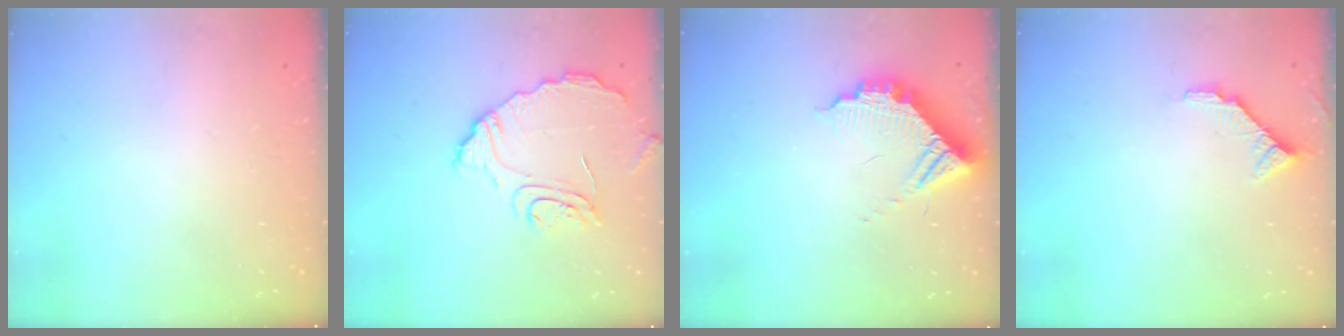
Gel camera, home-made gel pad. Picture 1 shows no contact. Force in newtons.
{"total": 10.5, "press": 10.5, "slide": 0.5}
{"total": 11.1, "press": 11.0, "slide": 1.0}
{"total": 5.4, "press": 5.4, "slide": 0.2}